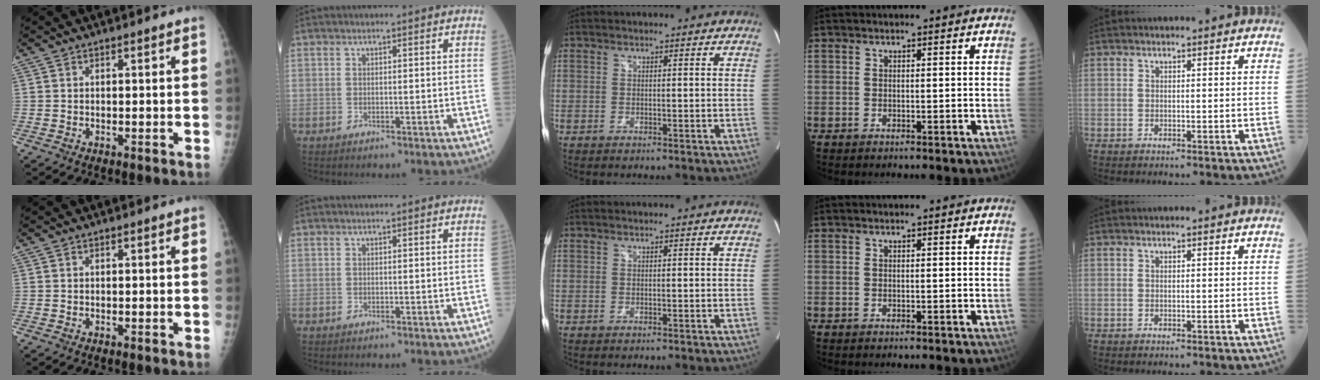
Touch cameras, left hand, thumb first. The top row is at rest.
{}